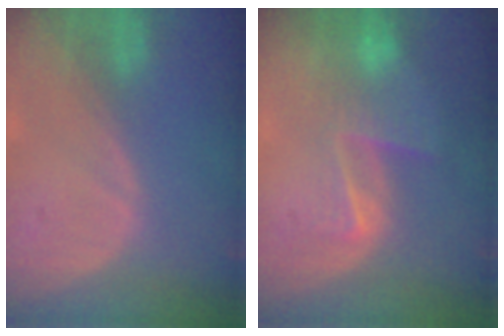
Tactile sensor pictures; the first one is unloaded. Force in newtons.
{"total": 6.6, "press": 5.5, "slide": 3.5}